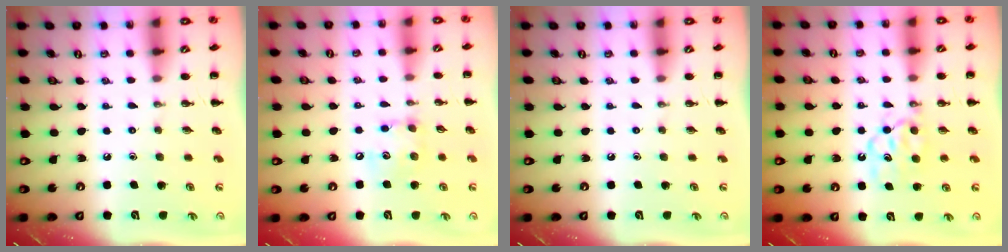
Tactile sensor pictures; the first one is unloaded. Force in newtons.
{"total": 8.6, "press": 8.6, "slide": 0.8}
{"total": 0.0}
{"total": 7.0, "press": 7.0, "slide": 0.6}